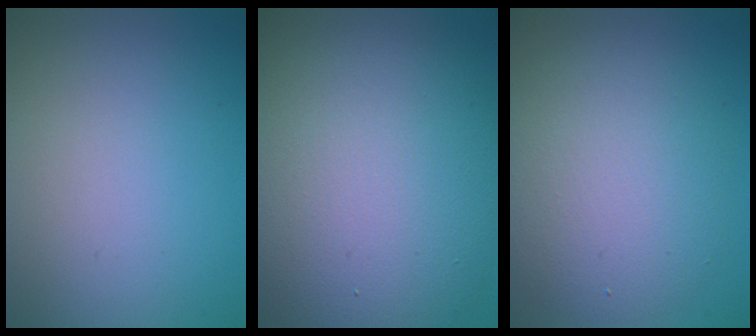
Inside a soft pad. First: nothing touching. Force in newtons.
{"total": 13.6, "press": 13.6, "slide": 0.7}
{"total": 6.2, "press": 6.1, "slide": 0.5}